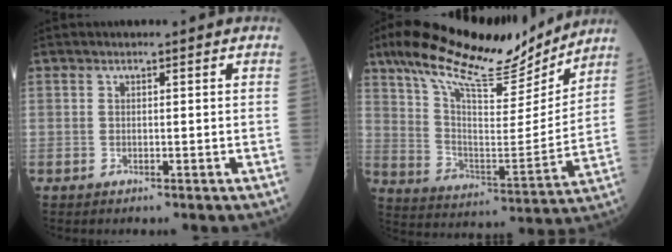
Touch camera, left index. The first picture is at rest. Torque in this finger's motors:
{"motor_torque": [1.07, -1.07, 0.57, 0.15]}